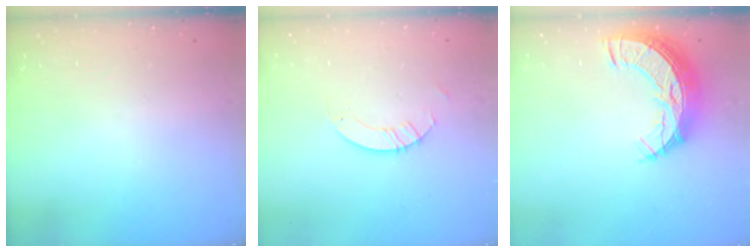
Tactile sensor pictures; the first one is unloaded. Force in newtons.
{"total": 2.6, "press": 2.6, "slide": 0.2}
{"total": 12.4, "press": 12.4, "slide": 1.0}